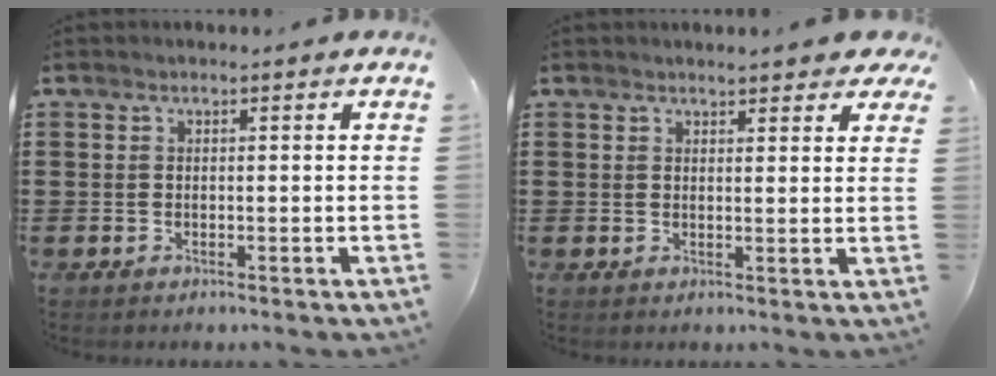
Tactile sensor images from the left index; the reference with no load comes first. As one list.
[{"total": 2.7, "force": [2.5, 0.5, 1.0], "torque": [-0.018, -0.002, 0.045]}]